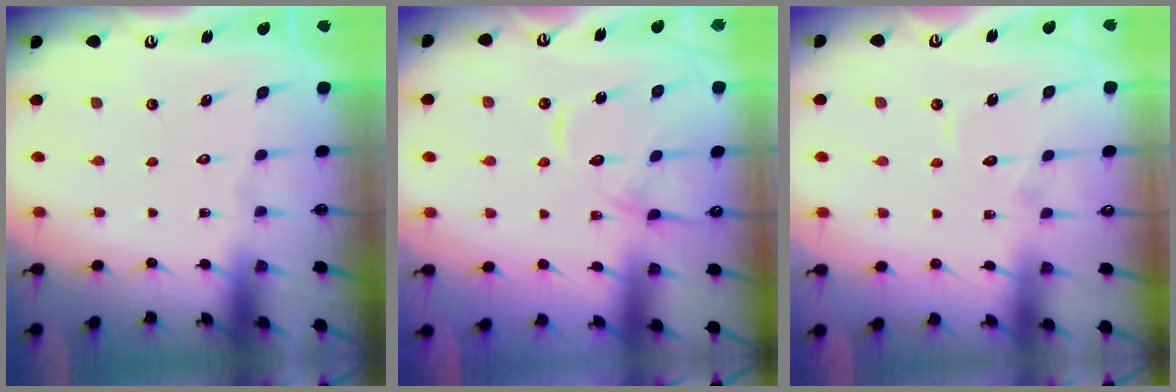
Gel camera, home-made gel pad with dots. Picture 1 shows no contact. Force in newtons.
{"total": 11.2, "press": 11.1, "slide": 1.1}
{"total": 3.9, "press": 3.8, "slide": 0.2}